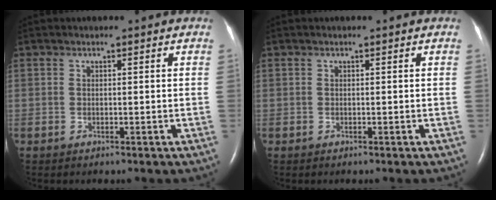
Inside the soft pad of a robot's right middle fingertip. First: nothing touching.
{"total": 0.0}